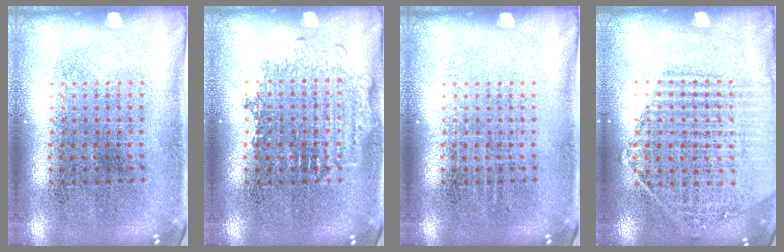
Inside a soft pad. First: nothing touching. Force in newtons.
{"total": 1.8, "press": 1.8, "slide": 0.3}
{"total": 0.0}
{"total": 1.4, "press": 1.4, "slide": 0.1}